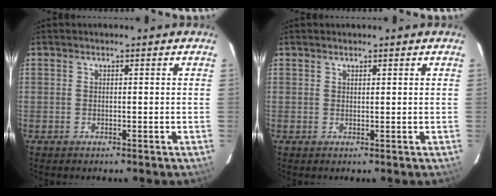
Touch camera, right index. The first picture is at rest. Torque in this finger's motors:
{"motor_torque": [-0.15, -0.01, 0.10, 0.01]}